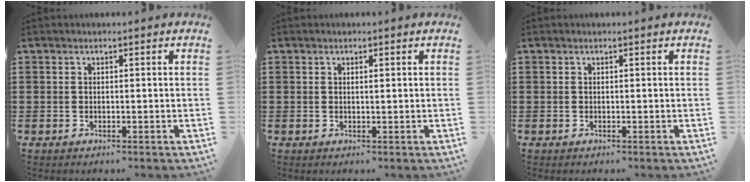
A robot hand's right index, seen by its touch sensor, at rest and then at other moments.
{"total": 0.8, "force": [0.2, 0.2, 0.7], "torque": [-0.015, 0.001, 0.004]}
{"total": 0.0}